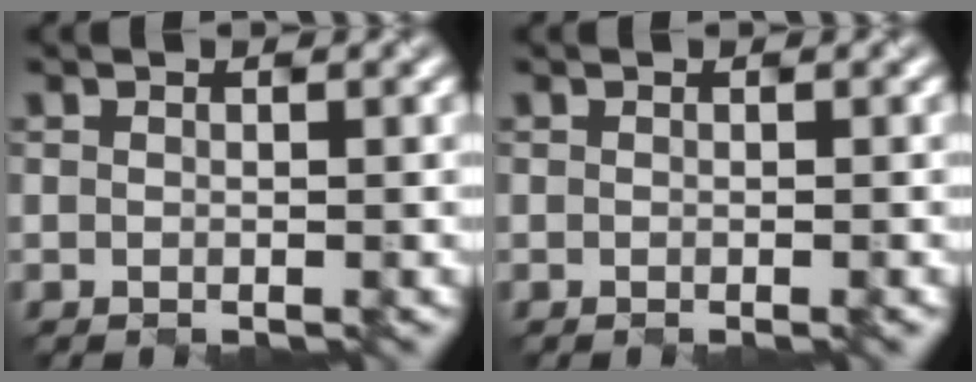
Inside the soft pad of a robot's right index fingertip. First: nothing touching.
{"total": 0.6, "force": [-0.2, 0.2, 0.5], "torque": [-0.004, 0.000, -0.005]}